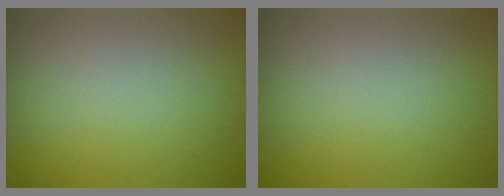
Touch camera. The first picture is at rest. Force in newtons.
{"total": 0.0}